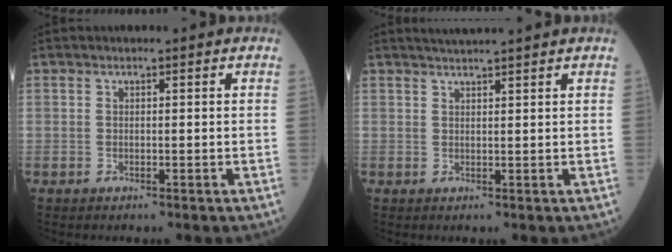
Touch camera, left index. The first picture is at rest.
{"total": 3.6, "force": [3.3, -0.7, 1.4], "torque": [-0.016, 0.020, 0.053]}